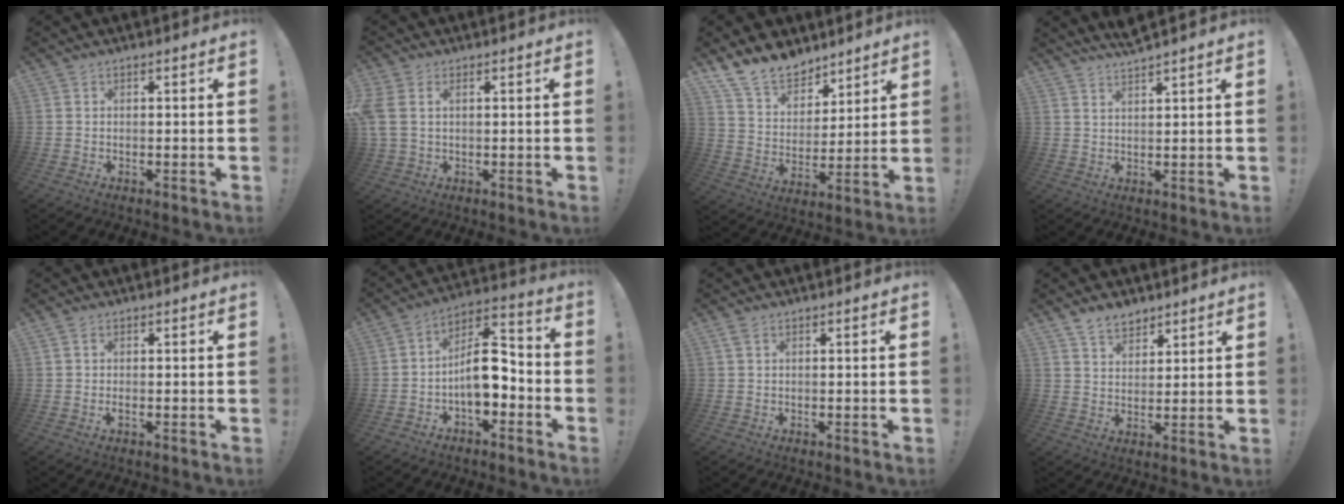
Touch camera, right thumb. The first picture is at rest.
{"total": 4.7, "force": [1.5, 3.2, 3.1], "torque": [-0.077, 0.003, 0.029]}
{"total": 14.2, "force": [11.6, 7.3, 3.5], "torque": [-0.074, -0.088, 0.223]}
{"total": 3.6, "force": [3.3, -0.3, 1.3], "torque": [-0.025, -0.019, 0.058]}
{"total": 1.1, "force": [-0.1, 0.5, 1.0], "torque": [-0.014, -0.001, -0.003]}
{"total": 12.6, "force": [-3.0, 7.2, 9.9], "torque": [-0.166, 0.027, -0.047]}
{"total": 1.2, "force": [0.6, 0.6, 0.8], "torque": [-0.015, 0.004, 0.010]}
{"total": 6.5, "force": [5.1, 3.5, 1.8], "torque": [-0.023, -0.031, 0.096]}